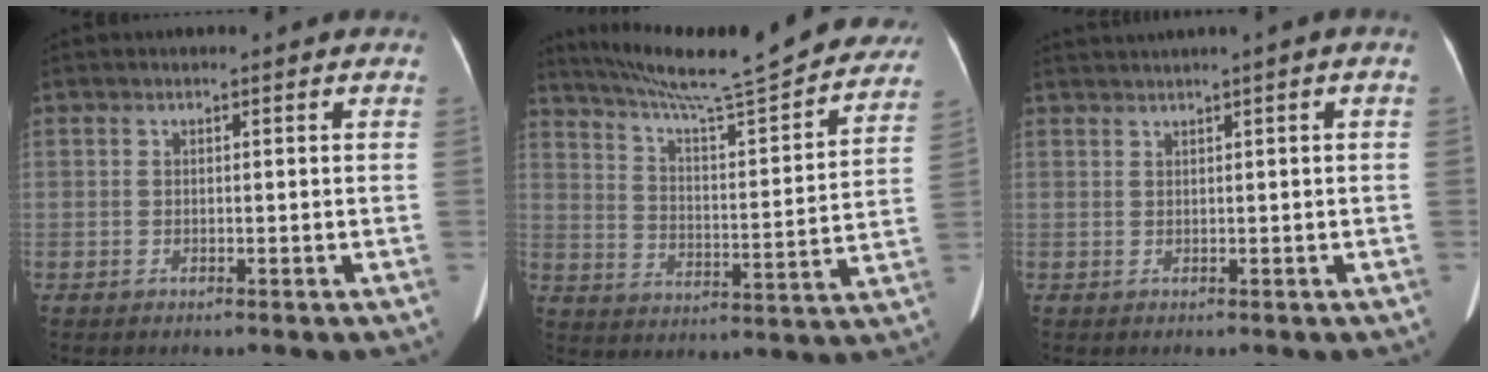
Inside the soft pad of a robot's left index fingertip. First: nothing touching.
{"total": 25.8, "force": [23.1, 2.5, 11.4], "torque": [-0.184, -0.036, 0.307]}
{"total": 2.3, "force": [1.2, -0.3, 1.9], "torque": [-0.041, 0.014, 0.030]}